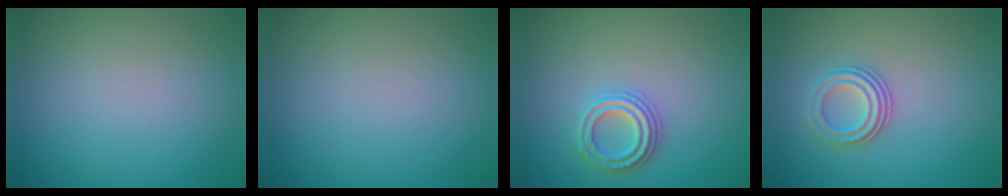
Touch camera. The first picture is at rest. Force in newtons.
{"total": 0.0}
{"total": 2.5, "press": 2.4, "slide": 0.4}
{"total": 2.8, "press": 2.1, "slide": 1.9}